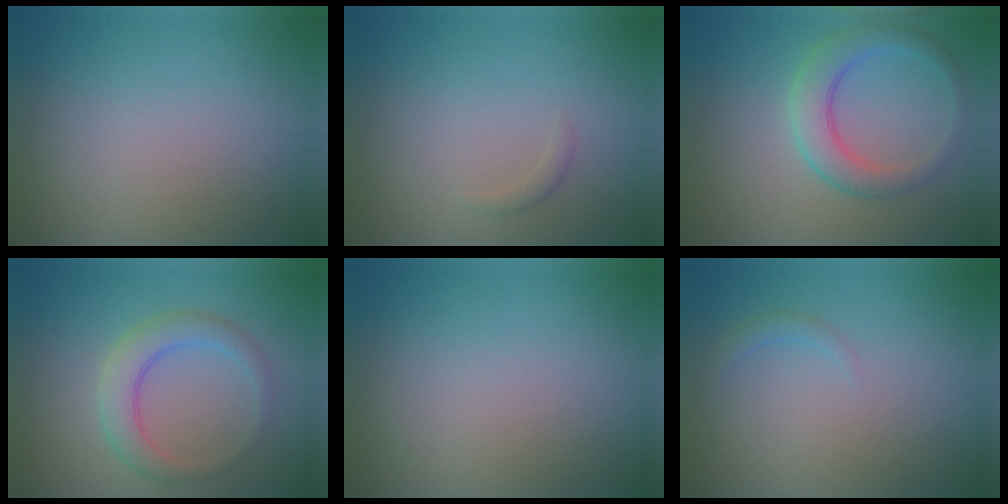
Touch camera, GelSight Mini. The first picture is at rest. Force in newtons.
{"total": 0.8, "press": 0.8, "slide": 0.1}
{"total": 4.5, "press": 4.5, "slide": 0.1}
{"total": 3.9, "press": 3.9, "slide": 0.0}
{"total": 0.0}
{"total": 1.0, "press": 1.0, "slide": 0.1}